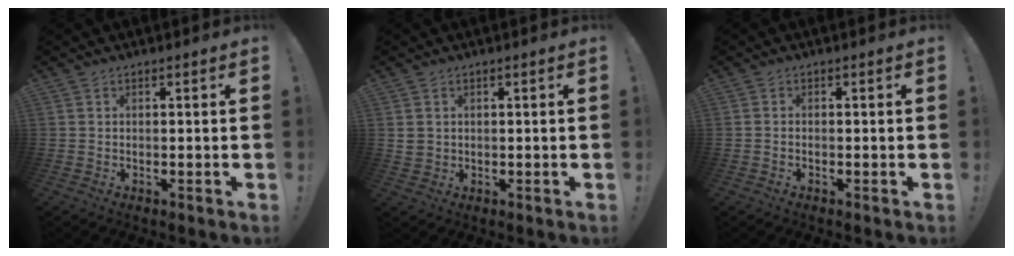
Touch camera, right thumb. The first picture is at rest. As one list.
[{"total": 2.8, "force": [0.8, 2.5, 1.1], "torque": [-0.020, 0.003, 0.019]}, {"total": 0.6, "force": [-0.5, 0.1, 0.1], "torque": [-0.001, 0.000, -0.010]}]